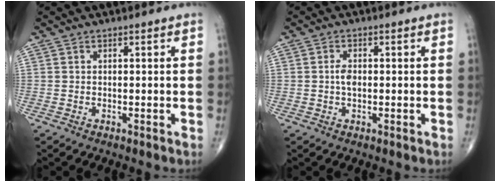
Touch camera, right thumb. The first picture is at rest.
{"total": 2.4, "force": [-0.1, 1.4, 1.9], "torque": [-0.034, 0.002, -0.003]}